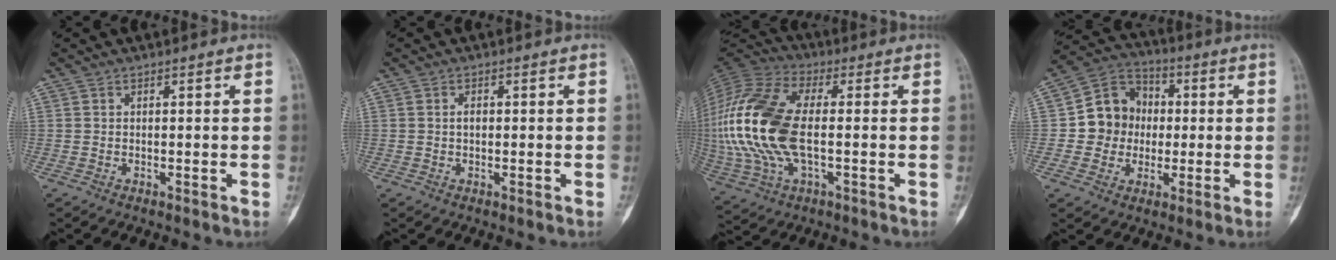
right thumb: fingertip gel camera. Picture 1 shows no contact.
{"total": 1.2, "force": [0.1, 0.7, 1.0], "torque": [-0.015, 0.001, 0.001]}
{"total": 22.0, "force": [-0.7, 11.0, 19.1], "torque": [-0.442, 0.009, -0.010]}
{"total": 11.2, "force": [-0.4, 10.3, 4.2], "torque": [-0.022, 0.025, -0.016]}